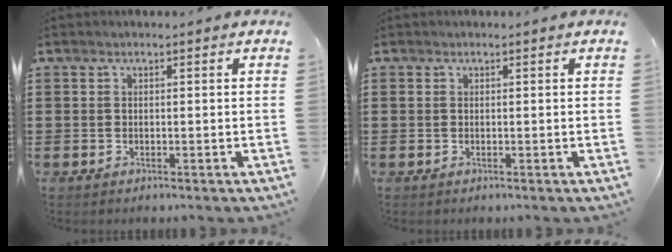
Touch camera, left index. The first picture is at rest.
{"total": 0.0}